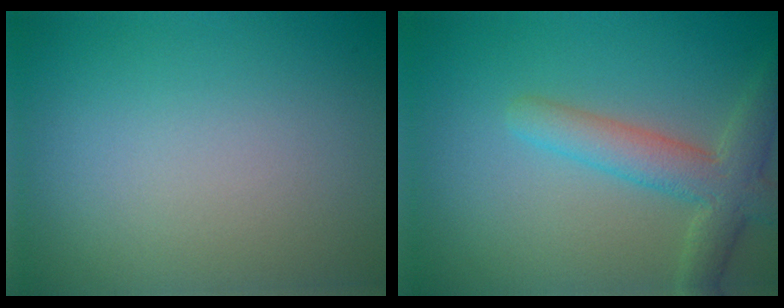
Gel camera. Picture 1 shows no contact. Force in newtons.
{"total": 4.4, "press": 4.4, "slide": 0.4}